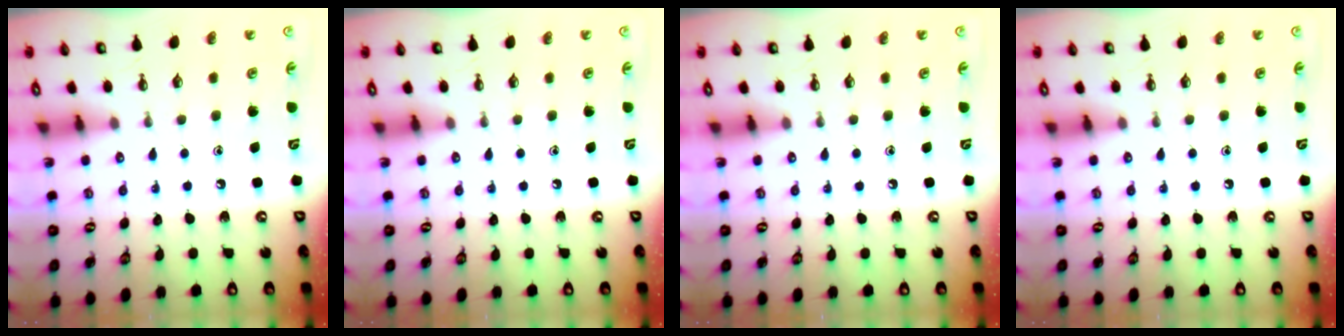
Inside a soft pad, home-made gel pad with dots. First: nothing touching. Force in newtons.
{"total": 0.0}
{"total": 0.0}
{"total": 0.0}